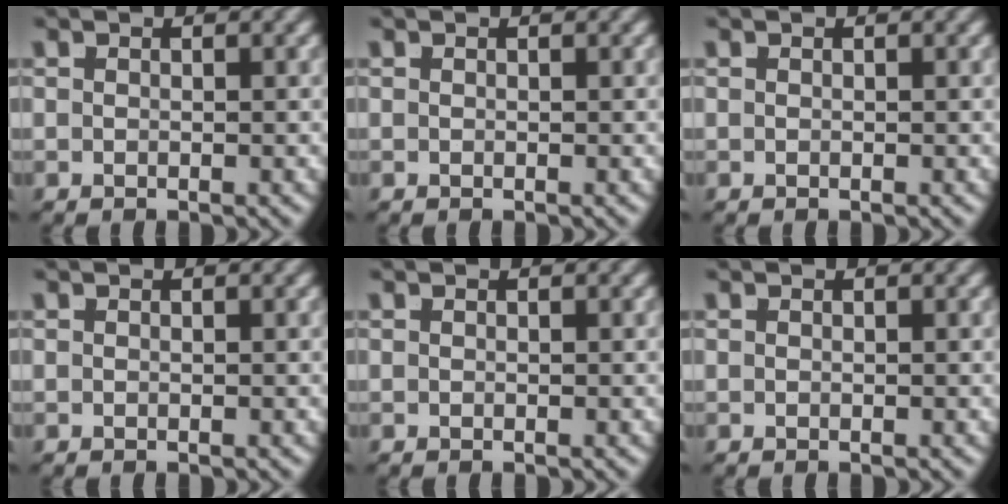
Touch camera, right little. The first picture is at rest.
{"total": 0.0}
{"total": 0.0}
{"total": 0.0}
{"total": 0.0}
{"total": 0.0}